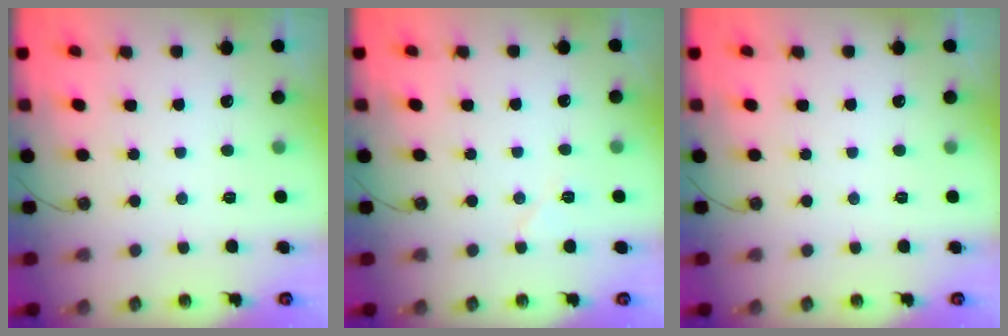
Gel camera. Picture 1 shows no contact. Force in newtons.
{"total": 5.2, "press": 4.6, "slide": 2.5}
{"total": 0.0}